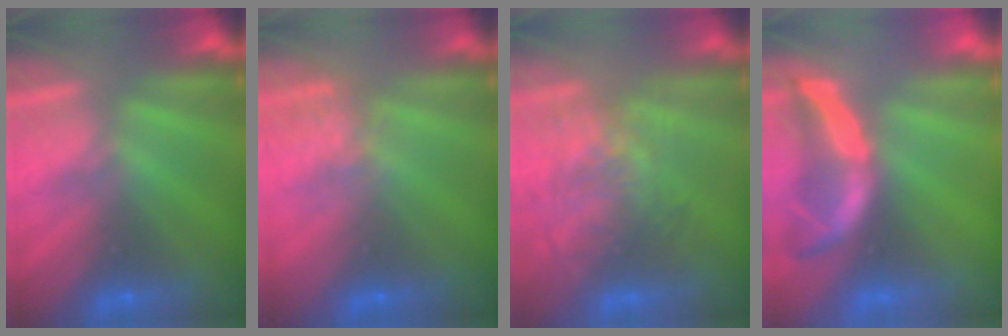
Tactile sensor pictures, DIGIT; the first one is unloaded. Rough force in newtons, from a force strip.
{"total": 2.5}
{"total": 3.8}
{"total": 1.9}